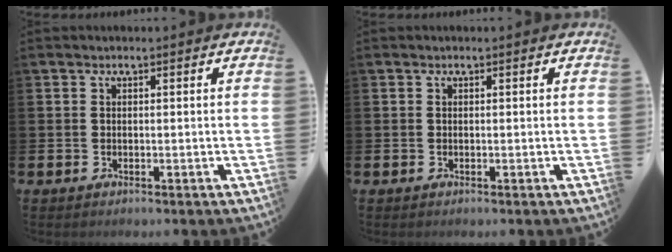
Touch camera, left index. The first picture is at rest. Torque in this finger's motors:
{"motor_torque": [-0.01, 0.01, 0.00, 0.00]}